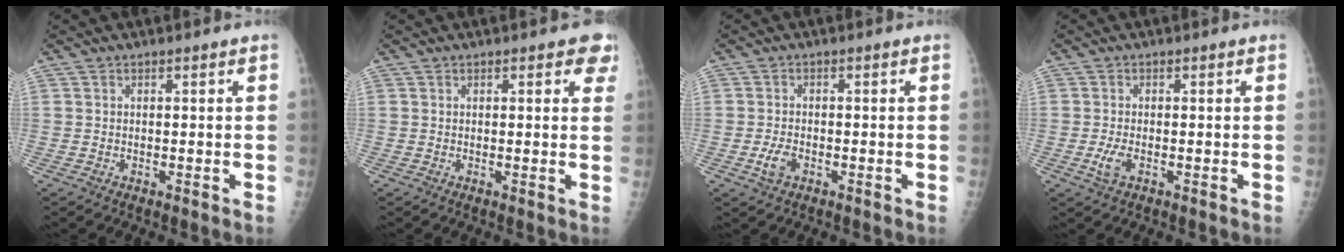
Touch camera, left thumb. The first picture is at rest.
{"total": 3.5, "force": [1.8, 1.5, 2.6], "torque": [-0.007, -0.003, 0.013]}
{"total": 3.1, "force": [-1.3, 1.8, 2.1], "torque": [-0.045, 0.008, -0.023]}
{"total": 2.8, "force": [-0.9, 1.3, 2.3], "torque": [-0.056, 0.002, -0.019]}